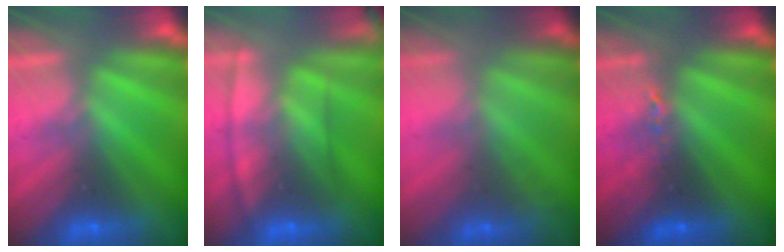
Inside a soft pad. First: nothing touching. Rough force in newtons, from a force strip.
{"total": 5.8}
{"total": 1.6}
{"total": 2.4}